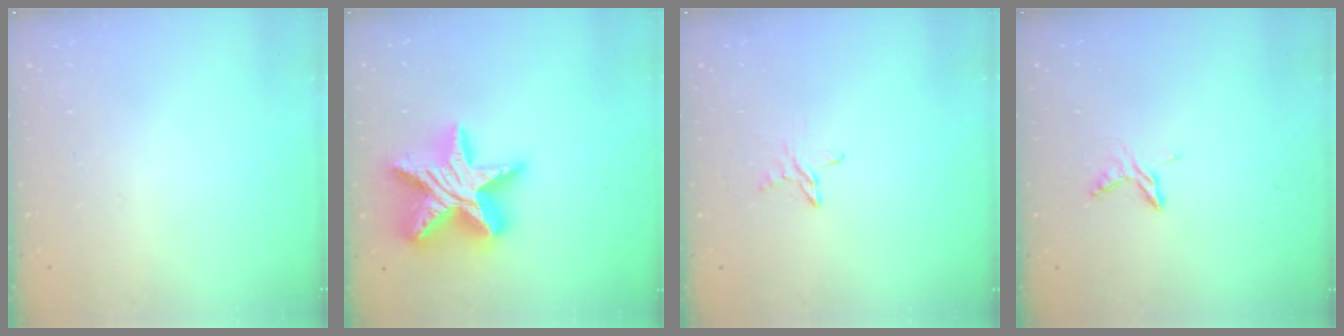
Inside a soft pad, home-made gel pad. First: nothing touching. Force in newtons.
{"total": 24.6, "press": 24.5, "slide": 2.1}
{"total": 3.8, "press": 3.8, "slide": 0.4}
{"total": 4.6, "press": 4.5, "slide": 0.4}